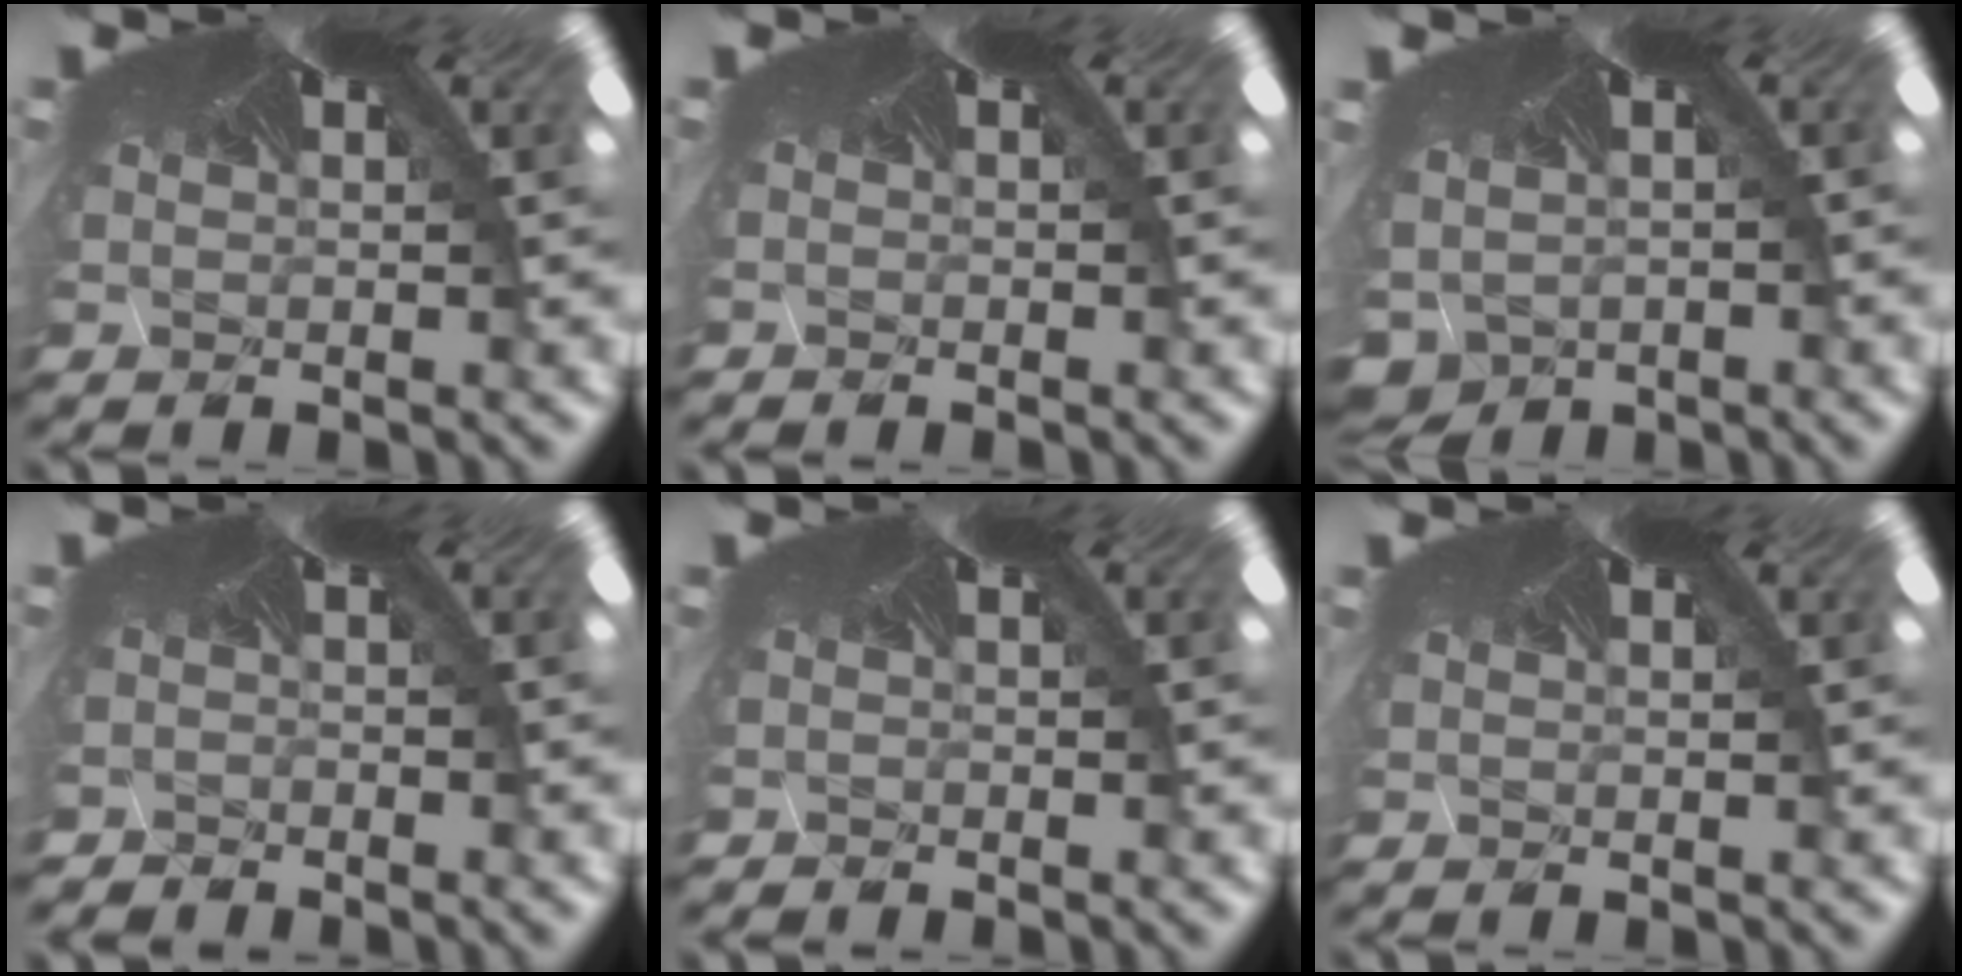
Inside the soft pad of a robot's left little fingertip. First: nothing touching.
{"total": 0.6, "force": [-0.6, -0.3, 0.0], "torque": [0.008, -0.011, -0.005]}
{"total": 4.2, "force": [-3.7, 1.9, 0.6], "torque": [-0.020, -0.042, -0.027]}
{"total": 2.5, "force": [-2.5, -0.3, -0.1], "torque": [0.009, -0.038, -0.027]}
{"total": 1.2, "force": [-1.1, -0.3, -0.2], "torque": [0.011, -0.019, -0.008]}
{"total": 0.0}